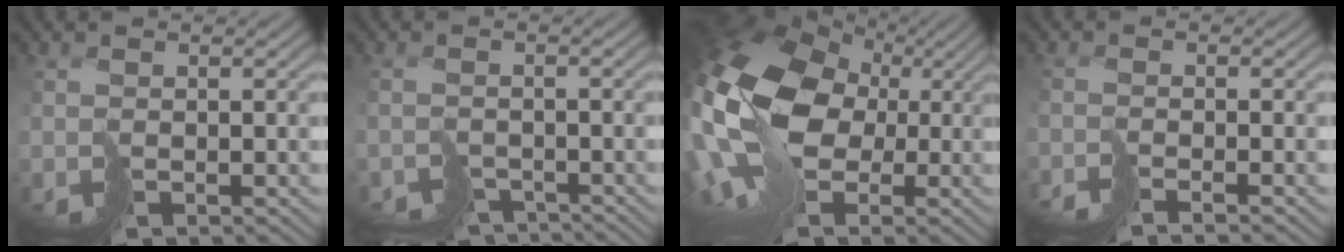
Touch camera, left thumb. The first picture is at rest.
{"total": 4.8, "force": [-4.4, 1.6, 0.8], "torque": [-0.002, -0.014, -0.073]}
{"total": 19.0, "force": [0.8, 14.0, 12.9], "torque": [-0.296, -0.011, 0.015]}
{"total": 2.9, "force": [-2.6, -0.9, 0.8], "torque": [-0.007, 0.003, -0.054]}